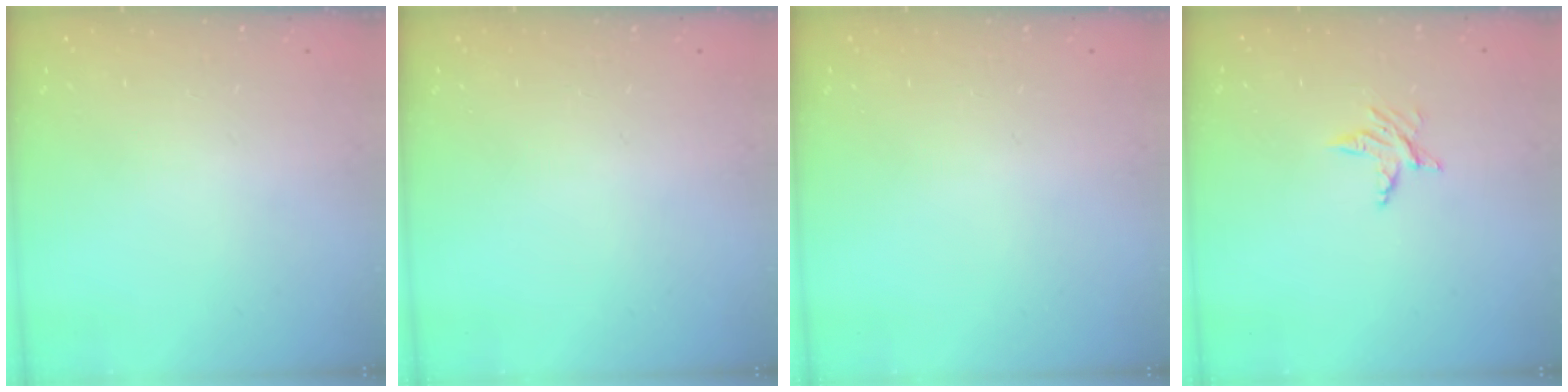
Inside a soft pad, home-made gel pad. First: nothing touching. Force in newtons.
{"total": 0.0}
{"total": 0.0}
{"total": 3.5, "press": 3.5, "slide": 0.4}